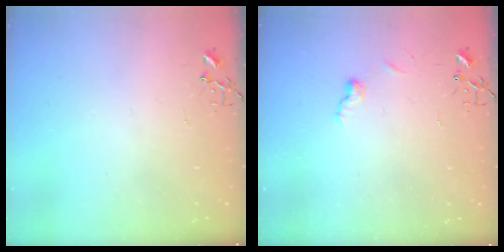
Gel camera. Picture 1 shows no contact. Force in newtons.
{"total": 5.5, "press": 5.5, "slide": 0.6}